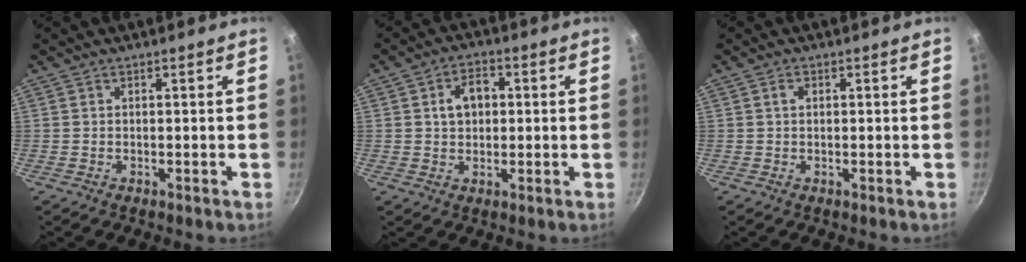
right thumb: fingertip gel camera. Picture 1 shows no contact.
{"total": 6.0, "force": [0.9, 4.5, 4.0], "torque": [-0.041, 0.011, 0.011]}
{"total": 1.3, "force": [0.3, 0.9, 0.8], "torque": [-0.013, 0.005, 0.005]}